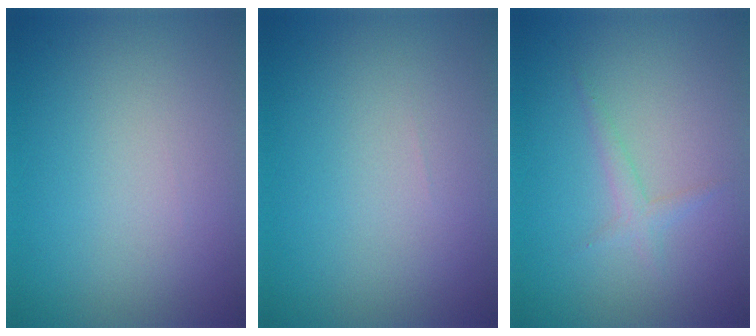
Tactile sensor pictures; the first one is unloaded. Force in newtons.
{"total": 0.0}
{"total": 1.2, "press": 1.2, "slide": 0.0}